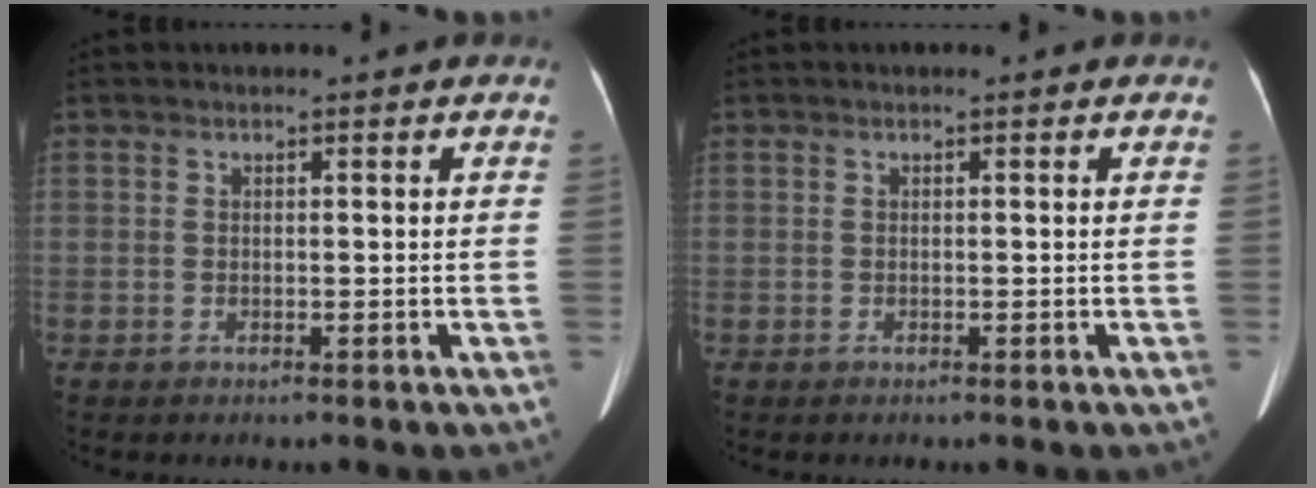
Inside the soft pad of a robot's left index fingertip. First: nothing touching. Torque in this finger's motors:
{"motor_torque": [0.04, 0.08, 0.06, 0.02]}